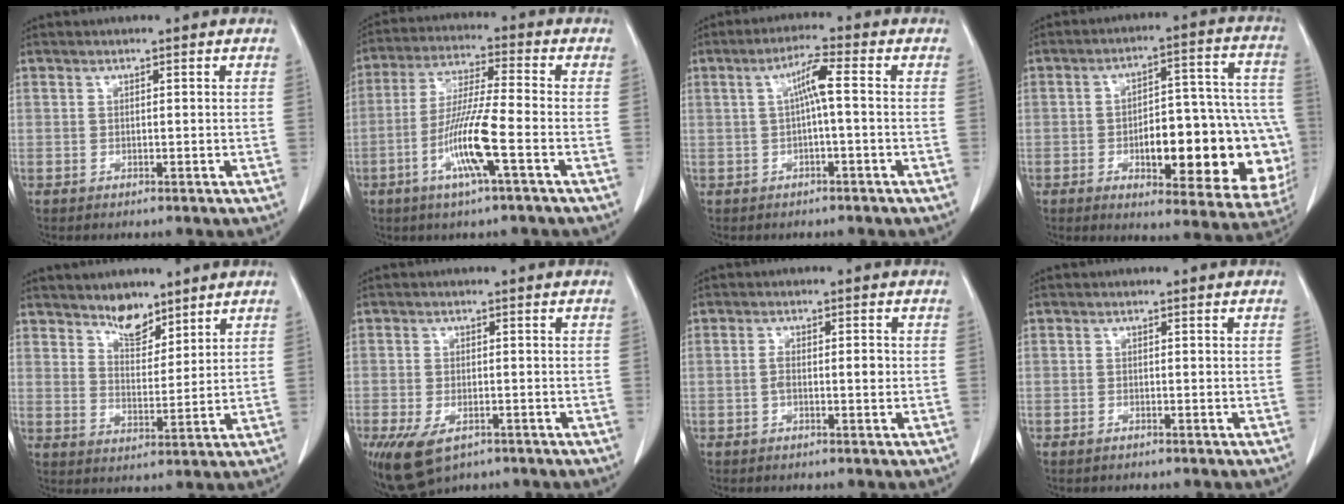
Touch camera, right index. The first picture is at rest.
{"total": 10.5, "force": [-3.8, -0.1, 9.8], "torque": [-0.196, -0.007, -0.074]}
{"total": 4.4, "force": [0.2, 0.2, 4.4], "torque": [-0.081, 0.015, 0.007]}
{"total": 22.0, "force": [-5.2, 7.5, 20.0], "torque": [-0.183, 0.040, -0.043]}
{"total": 5.0, "force": [4.2, 2.0, 1.8], "torque": [-0.034, -0.006, 0.080]}
{"total": 8.0, "force": [-4.7, 4.2, 4.9], "torque": [-0.095, -0.011, -0.071]}
{"total": 2.8, "force": [-0.3, 0.9, 2.6], "torque": [-0.043, 0.009, -0.001]}
{"total": 0.9, "force": [-0.7, 0.3, 0.4], "torque": [-0.012, 0.000, -0.008]}